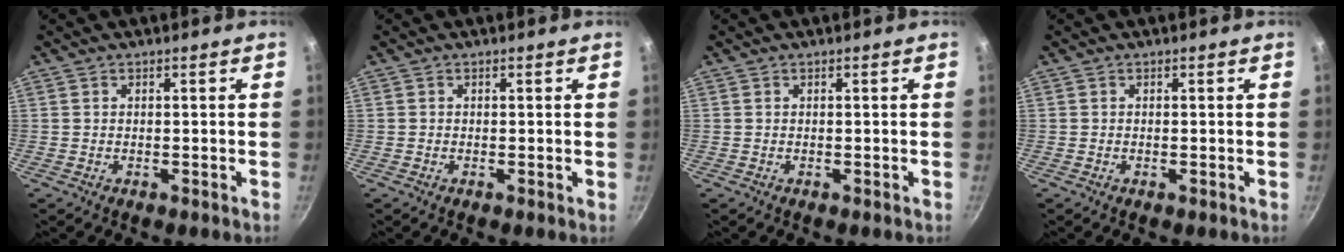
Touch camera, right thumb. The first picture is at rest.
{"total": 0.0}
{"total": 0.0}
{"total": 0.0}